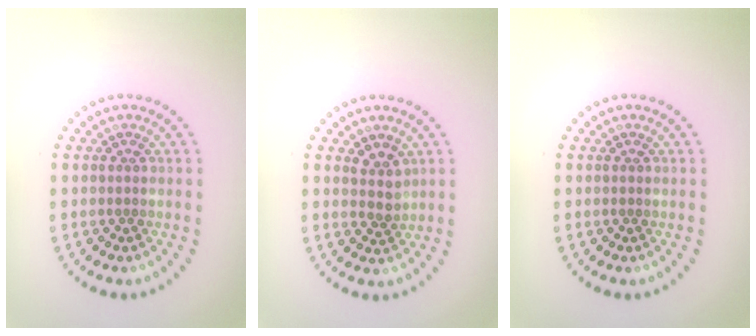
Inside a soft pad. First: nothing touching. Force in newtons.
{"total": 1.9, "press": 1.5, "slide": 1.1}
{"total": 0.0}